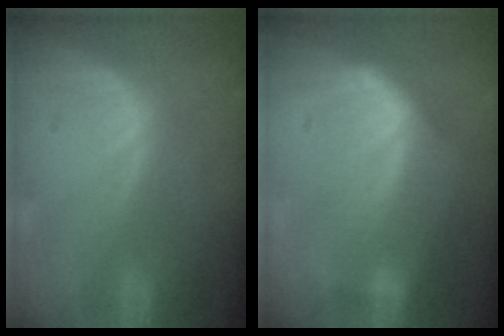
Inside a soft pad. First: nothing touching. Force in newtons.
{"total": 7.4, "press": 6.4, "slide": 3.8}